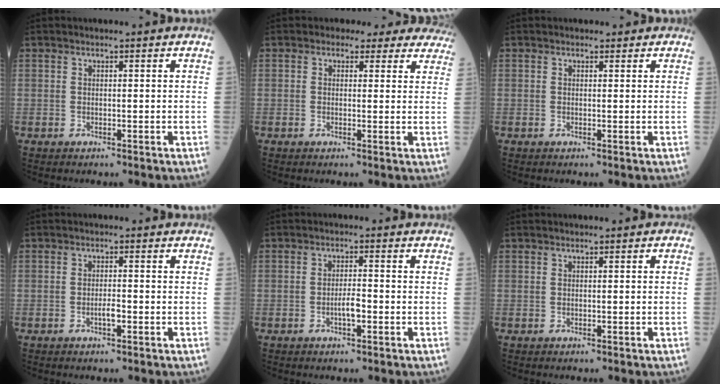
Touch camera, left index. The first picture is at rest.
{"total": 9.6, "force": [8.6, 4.2, 0.6], "torque": [0.039, -0.004, 0.061]}
{"total": 1.0, "force": [0.7, 0.7, 0.2], "torque": [0.003, -0.002, 0.002]}
{"total": 1.4, "force": [-0.8, 0.2, 1.1], "torque": [-0.021, -0.002, -0.016]}
{"total": 2.3, "force": [-1.1, 0.4, 2.0], "torque": [-0.033, -0.001, -0.021]}
{"total": 0.0}